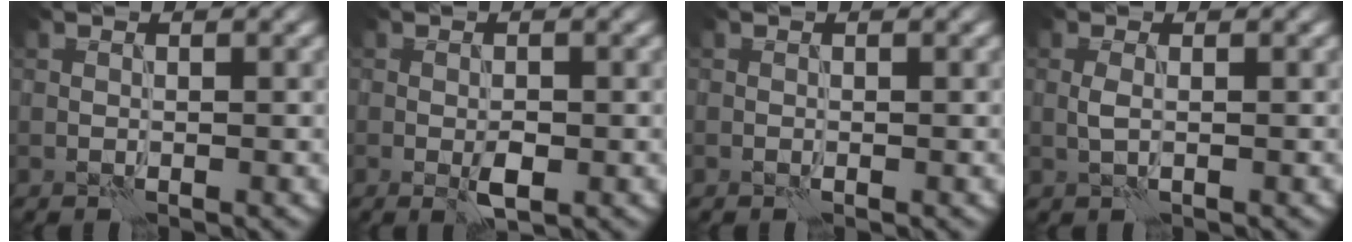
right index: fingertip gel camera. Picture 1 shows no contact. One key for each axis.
{"total": 1.8, "fx": -0.5, "fy": 0.8, "fz": 1.6, "tx": -0.027, "ty": 0.001, "tz": -0.009}
{"total": 0.0}
{"total": 1.0, "fx": 0.1, "fy": 0.2, "fz": 1.0, "tx": -0.023, "ty": 0.001, "tz": 0.000}